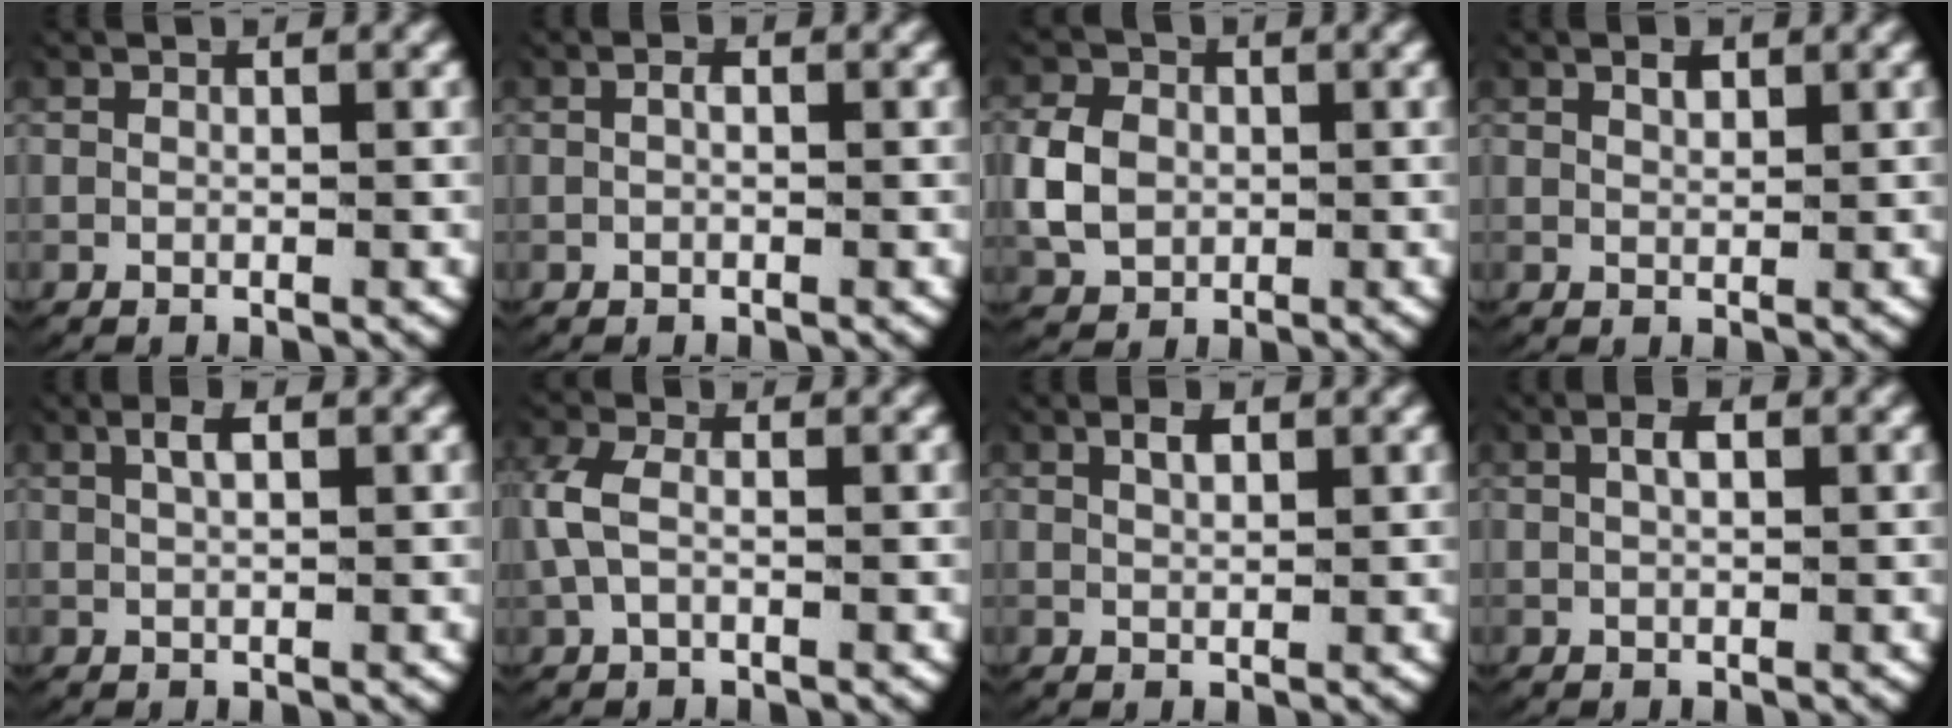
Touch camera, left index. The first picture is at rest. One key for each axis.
{"total": 0.7, "fx": 0.0, "fy": 0.3, "fz": 0.6, "tx": -0.014, "ty": -0.001, "tz": 0.004}
{"total": 4.5, "fx": -0.1, "fy": 3.8, "fz": 2.4, "tx": -0.056, "ty": -0.008, "tz": 0.007}
{"total": 1.0, "fx": 0.8, "fy": 0.3, "fz": 0.7, "tx": -0.012, "ty": -0.006, "tz": 0.020}
{"total": 1.8, "fx": 0.9, "fy": 0.6, "fz": 1.5, "tx": -0.029, "ty": 0.002, "tz": 0.018}
{"total": 2.9, "fx": -0.1, "fy": 1.9, "fz": 2.2, "tx": -0.076, "ty": -0.008, "tz": 0.006}
{"total": 1.4, "fx": 0.9, "fy": 0.4, "fz": 1.0, "tx": -0.019, "ty": -0.004, "tz": 0.021}
{"total": 1.6, "fx": 0.6, "fy": 0.7, "fz": 1.4, "tx": -0.023, "ty": 0.001, "tz": 0.011}